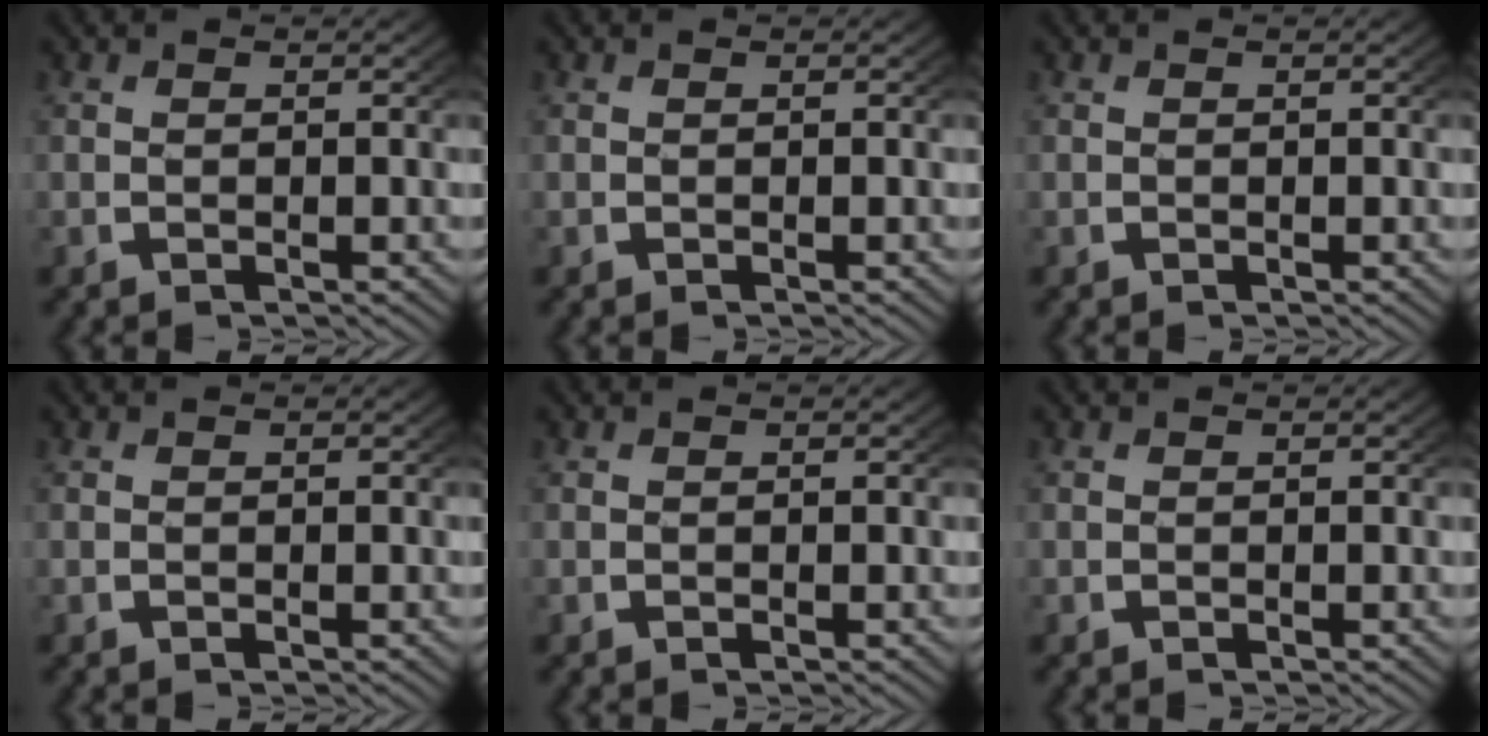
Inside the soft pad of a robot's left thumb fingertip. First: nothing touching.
{"total": 0.0}
{"total": 0.0}
{"total": 0.0}
{"total": 0.0}
{"total": 0.0}